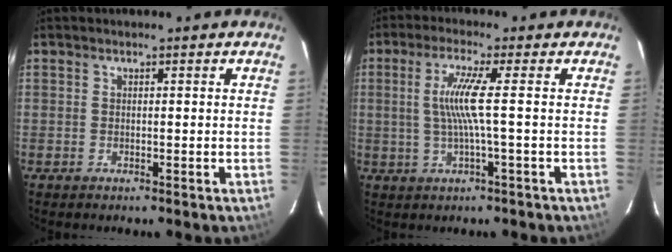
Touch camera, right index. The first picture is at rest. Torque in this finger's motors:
{"motor_torque": [0.07, 0.03, 0.22, 0.12]}